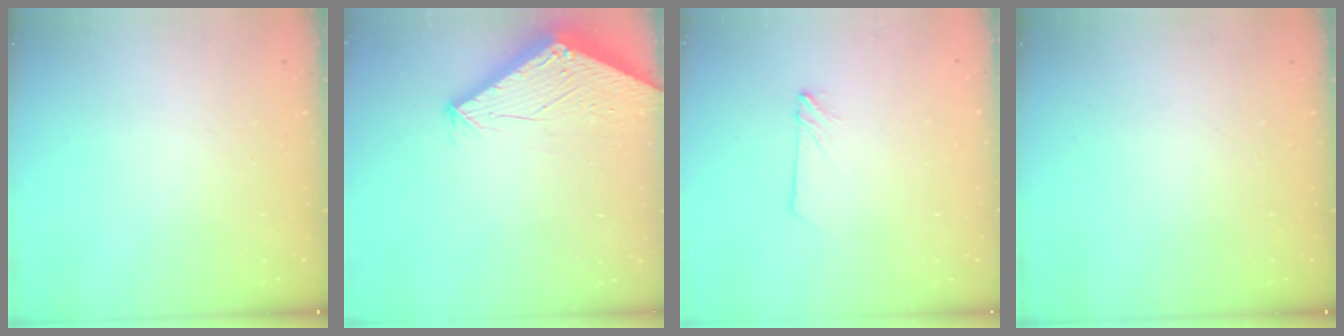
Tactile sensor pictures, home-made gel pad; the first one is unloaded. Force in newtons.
{"total": 2.7, "press": 2.7, "slide": 0.1}
{"total": 2.8, "press": 2.8, "slide": 0.3}
{"total": 0.0}